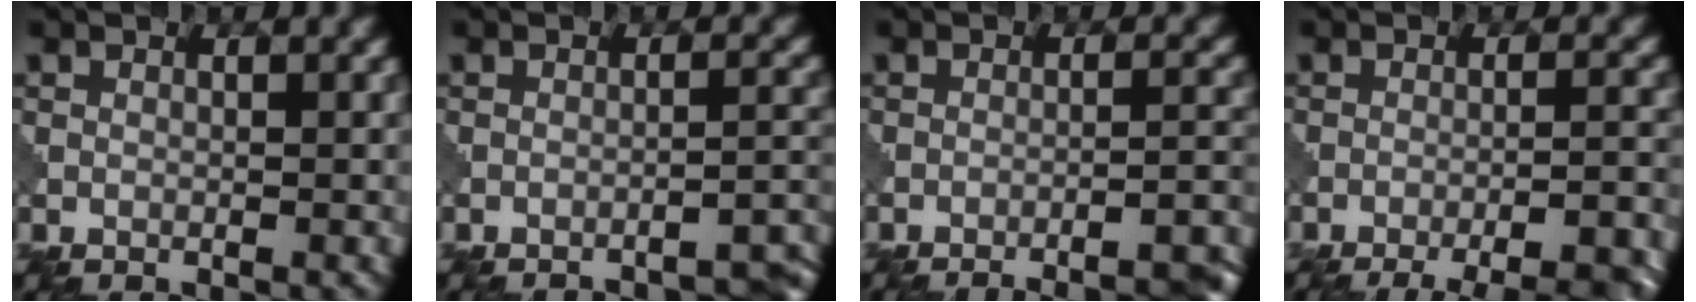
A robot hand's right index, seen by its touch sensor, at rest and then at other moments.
{"total": 6.3, "force": [-5.8, 1.0, 2.3], "torque": [-0.018, 0.019, -0.073]}
{"total": 8.9, "force": [-7.7, 1.9, 4.1], "torque": [-0.029, 0.014, -0.084]}
{"total": 12.3, "force": [-10.1, 3.5, 6.1], "torque": [-0.055, 0.000, -0.100]}